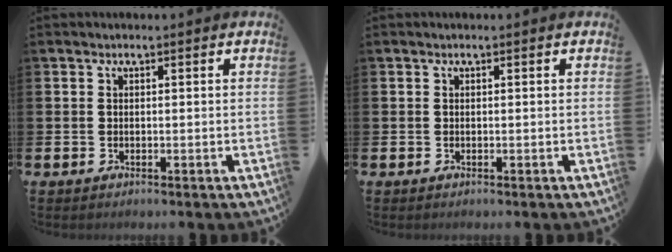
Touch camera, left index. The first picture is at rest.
{"total": 0.0}